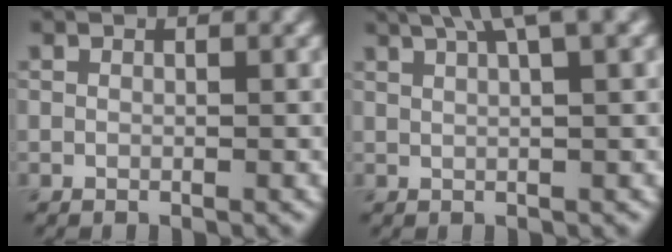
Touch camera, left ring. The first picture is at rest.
{"total": 5.0, "force": [3.1, 0.9, 3.8], "torque": [-0.047, 0.019, 0.043]}